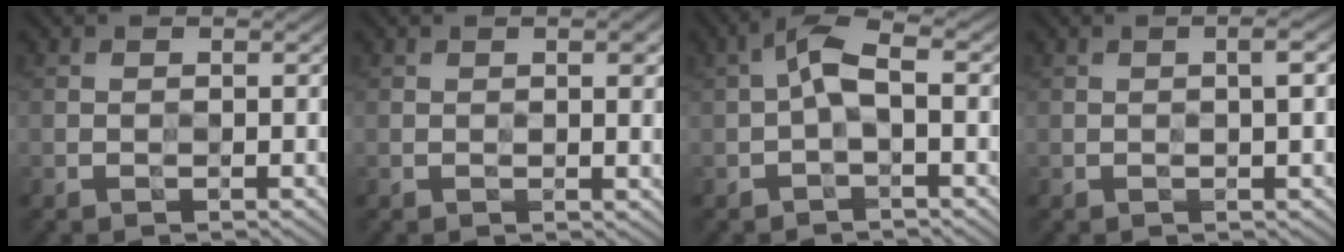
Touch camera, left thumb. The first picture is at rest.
{"total": 2.6, "force": [0.7, 0.4, 2.5], "torque": [-0.037, 0.002, 0.011]}
{"total": 3.9, "force": [-0.3, 1.4, 3.6], "torque": [-0.079, 0.015, -0.016]}
{"total": 1.9, "force": [0.4, 0.1, 1.9], "torque": [-0.031, 0.006, 0.002]}